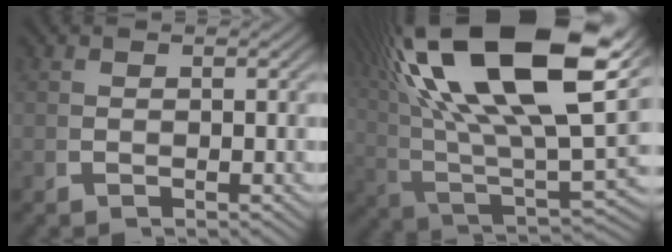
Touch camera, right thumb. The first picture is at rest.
{"total": 19.2, "force": [3.2, 10.3, 16.0], "torque": [-0.293, -0.032, 0.076]}